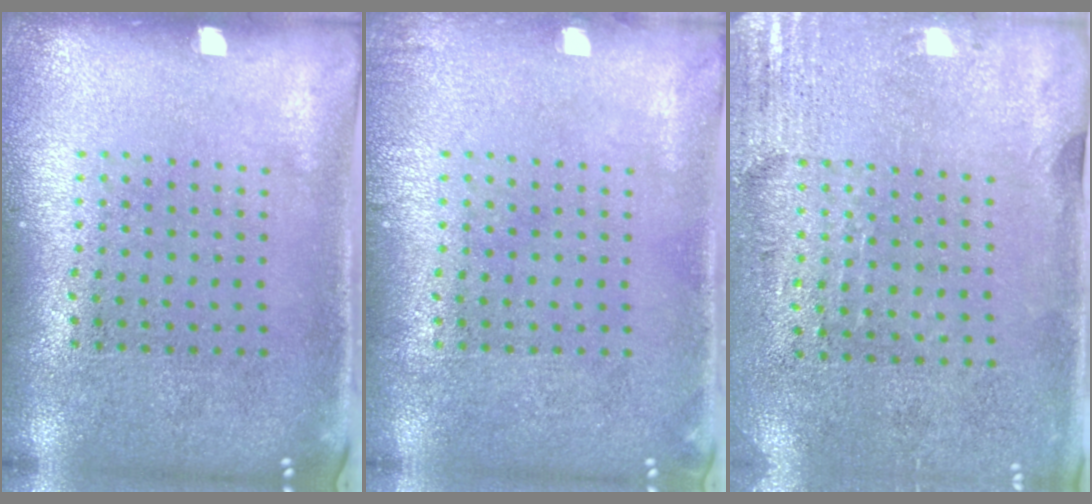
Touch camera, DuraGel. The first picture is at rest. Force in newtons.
{"total": 0.6, "press": 0.6, "slide": 0.1}
{"total": 2.8, "press": 2.5, "slide": 1.4}